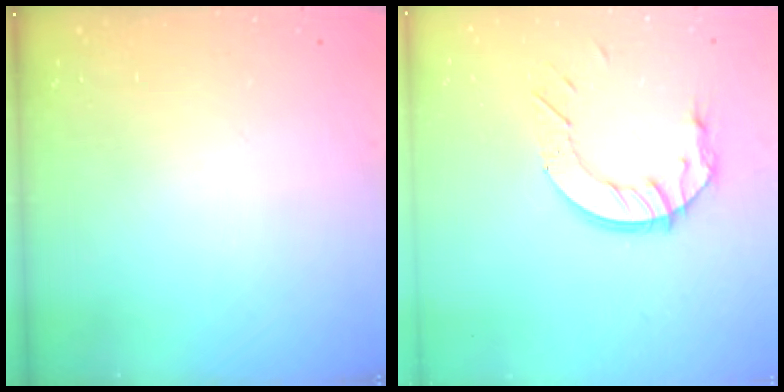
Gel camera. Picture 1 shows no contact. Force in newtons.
{"total": 10.6, "press": 10.5, "slide": 1.0}